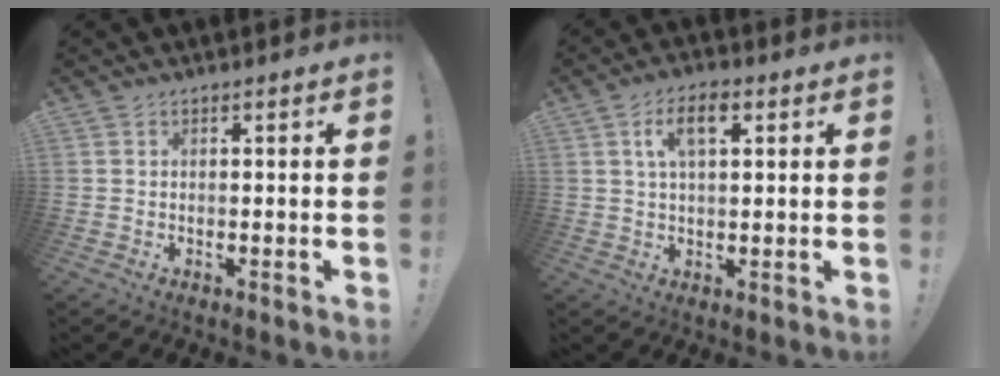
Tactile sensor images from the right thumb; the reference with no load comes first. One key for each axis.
{"total": 7.4, "fx": 2.8, "fy": 3.4, "fz": 5.9, "tx": -0.096, "ty": 0.002, "tz": 0.047}